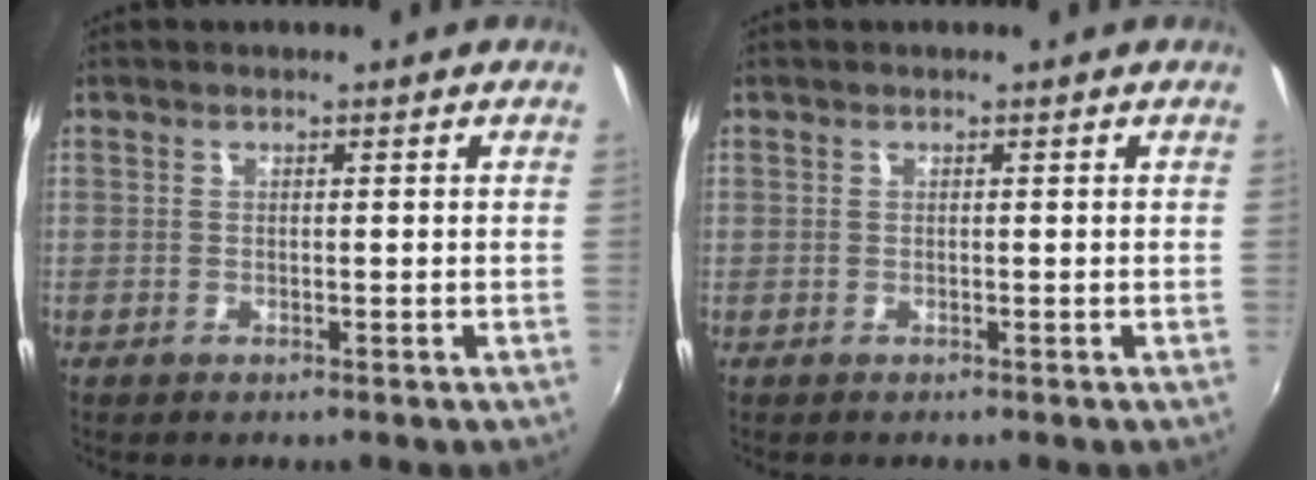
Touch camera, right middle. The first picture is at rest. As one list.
[{"total": 0.9, "force": [-0.3, 0.8, -0.1], "torque": [-0.001, 0.003, -0.002]}]